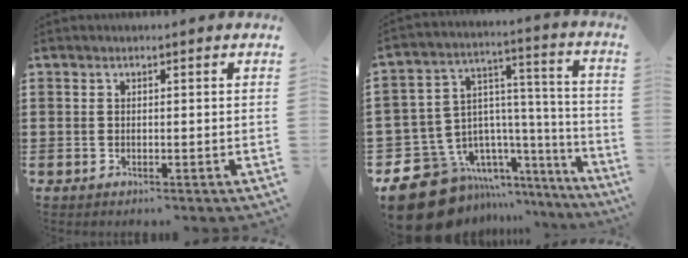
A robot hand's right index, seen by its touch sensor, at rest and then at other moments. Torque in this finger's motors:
{"motor_torque": [-0.92, 1.22, -1.05, -0.21]}